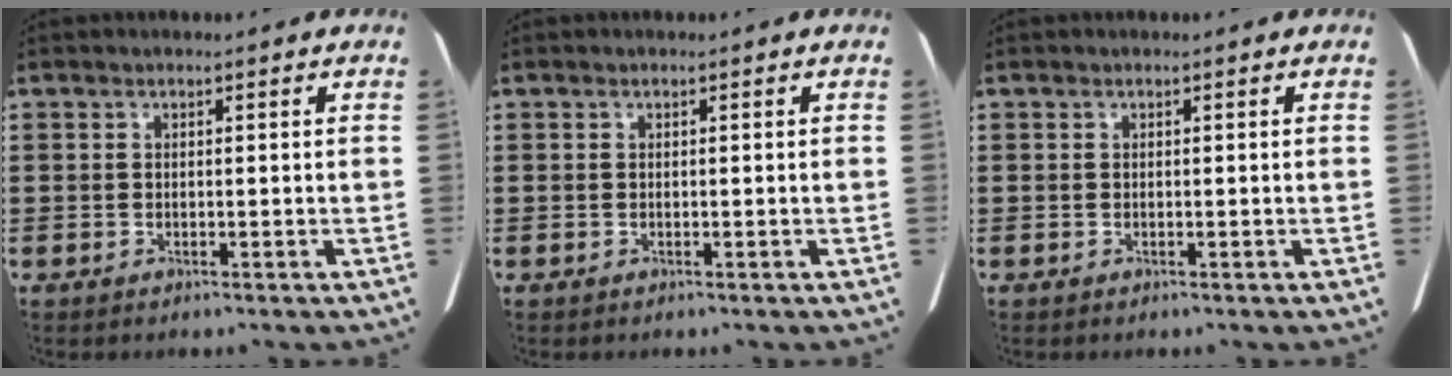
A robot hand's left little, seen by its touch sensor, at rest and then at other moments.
{"total": 0.0}
{"total": 0.0}